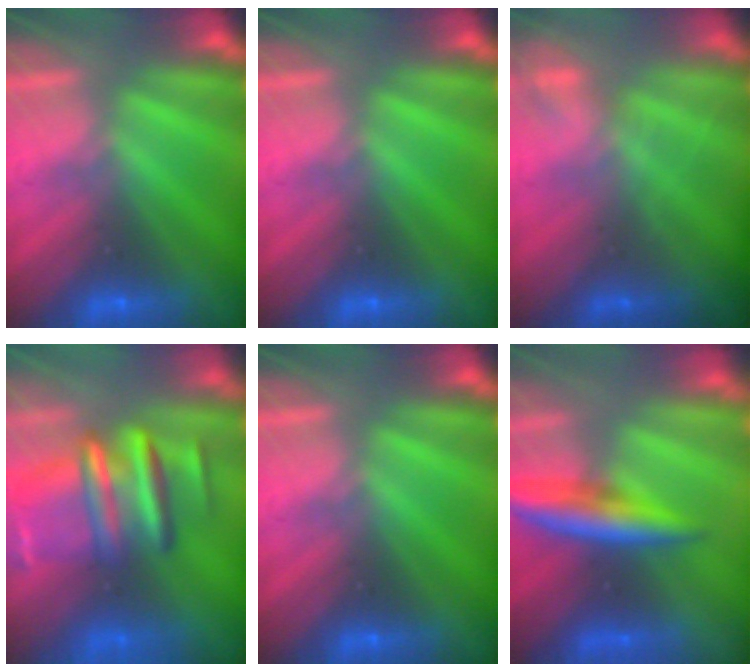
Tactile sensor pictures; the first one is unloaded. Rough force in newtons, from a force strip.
{"total": 0.0}
{"total": 1.9}
{"total": 9.4}
{"total": 0.0}
{"total": 8.1}